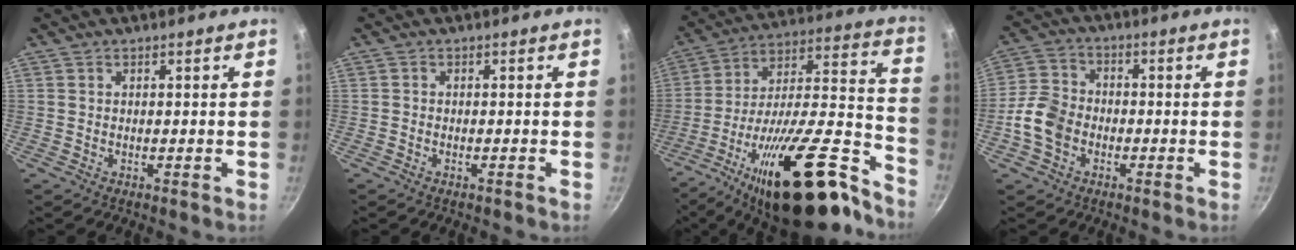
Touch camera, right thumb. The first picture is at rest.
{"total": 0.5, "force": [-0.5, 0.1, 0.2], "torque": [-0.010, 0.004, -0.011]}
{"total": 31.3, "force": [-20.1, 9.6, 21.9], "torque": [-0.281, 0.110, -0.329]}
{"total": 8.2, "force": [-2.5, 6.2, 4.7], "torque": [-0.077, 0.022, -0.062]}